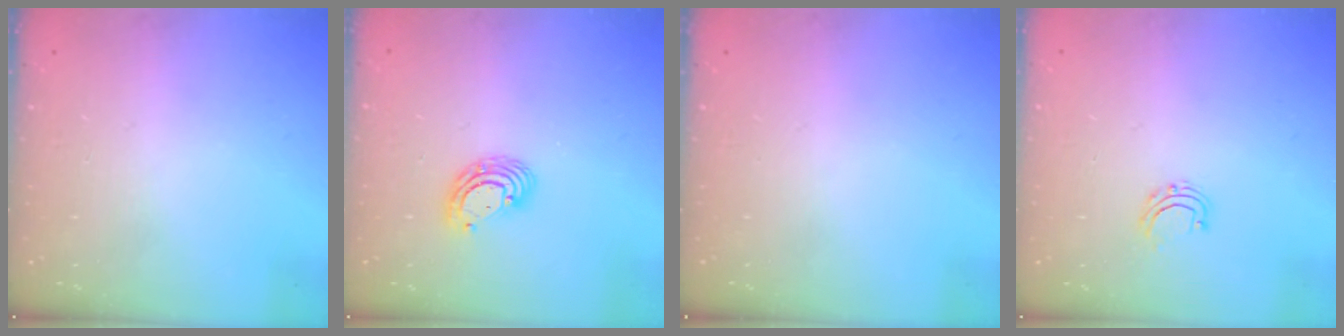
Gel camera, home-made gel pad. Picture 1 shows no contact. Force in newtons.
{"total": 5.8, "press": 5.8, "slide": 0.4}
{"total": 0.0}
{"total": 5.9, "press": 5.9, "slide": 0.5}